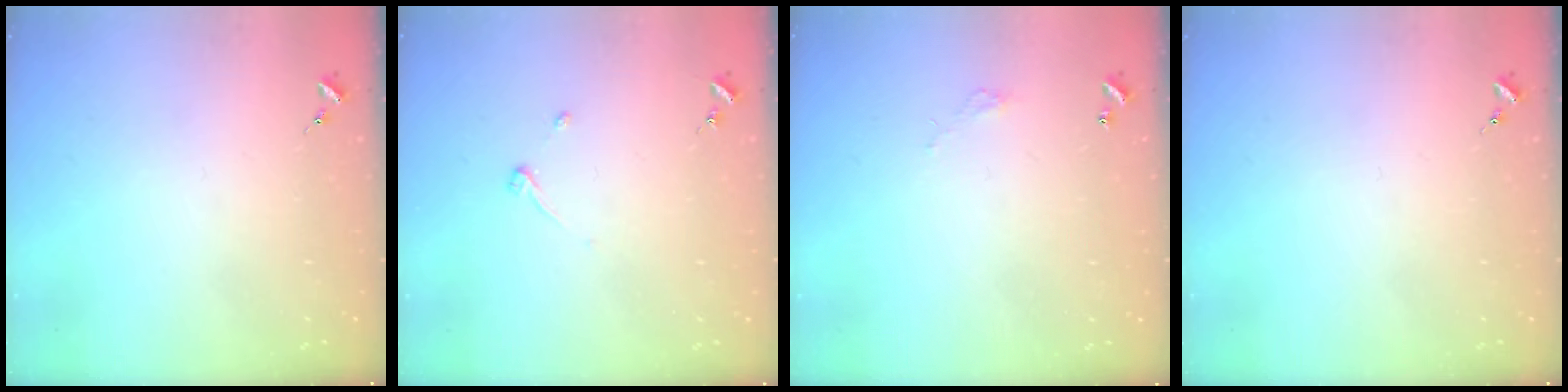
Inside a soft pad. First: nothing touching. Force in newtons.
{"total": 3.2, "press": 3.2, "slide": 0.5}
{"total": 2.7, "press": 2.7, "slide": 0.2}
{"total": 0.0}